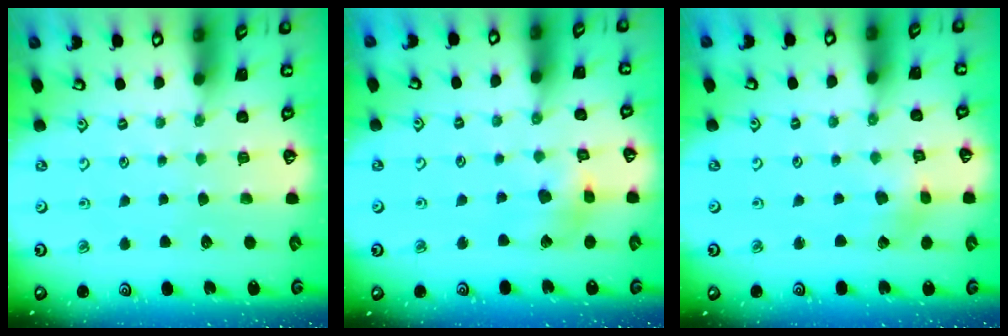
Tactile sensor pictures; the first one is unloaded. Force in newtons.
{"total": 8.3, "press": 8.2, "slide": 1.0}
{"total": 2.1, "press": 2.1, "slide": 0.3}